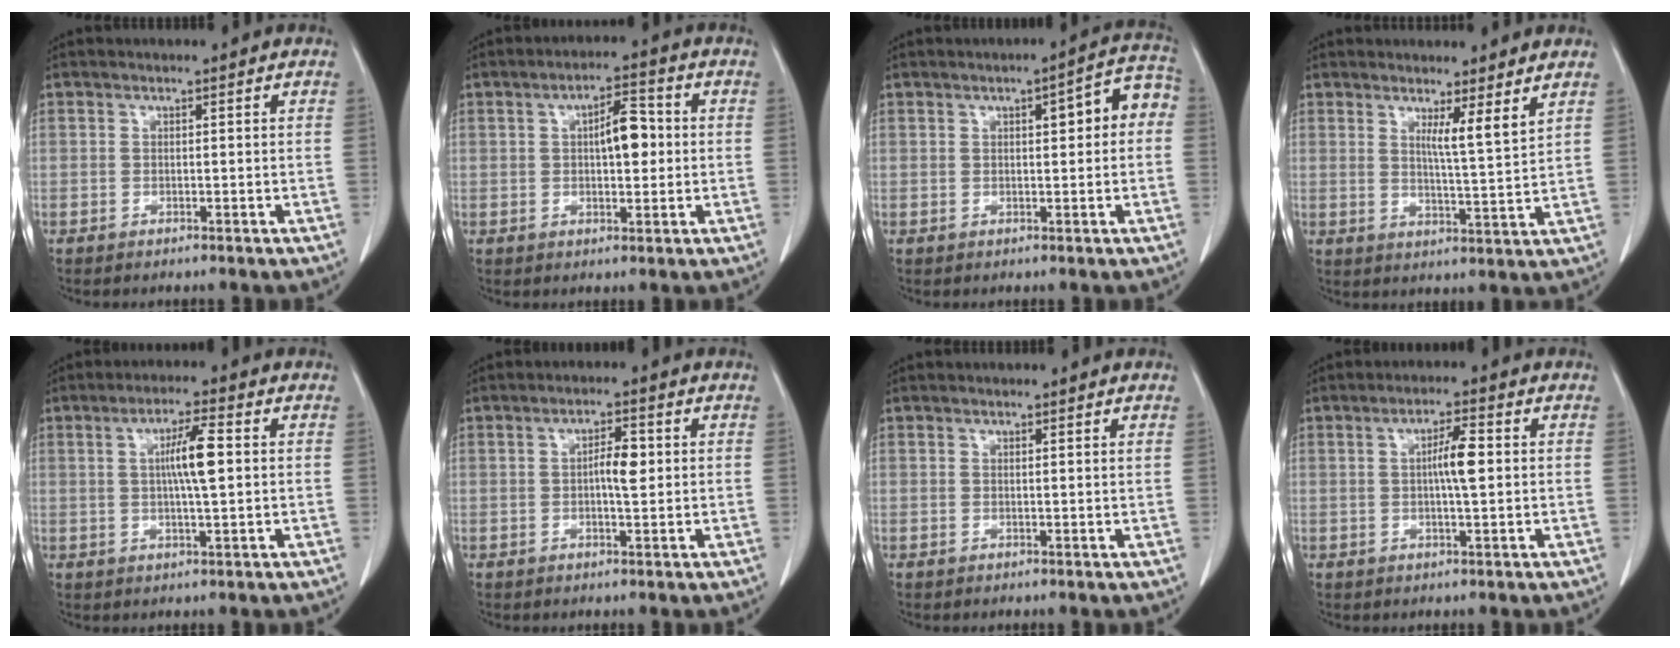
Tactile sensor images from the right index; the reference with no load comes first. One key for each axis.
{"total": 6.2, "fx": 0.7, "fy": 2.2, "fz": 5.7, "tx": -0.091, "ty": 0.012, "tz": 0.010}
{"total": 6.4, "fx": 1.1, "fy": 1.8, "fz": 6.1, "tx": -0.070, "ty": 0.029, "tz": 0.008}
{"total": 4.7, "fx": 3.0, "fy": -0.5, "fz": 3.6, "tx": -0.062, "ty": -0.018, "tz": 0.051}
{"total": 6.4, "fx": 0.9, "fy": 0.4, "fz": 6.3, "tx": -0.110, "ty": 0.002, "tz": 0.014}
{"total": 3.8, "fx": 0.3, "fy": 0.9, "fz": 3.7, "tx": -0.063, "ty": 0.003, "tz": 0.003}
{"total": 0.7, "fx": 0.6, "fy": -0.2, "fz": 0.4, "tx": -0.012, "ty": -0.005, "tz": 0.009}
{"total": 4.8, "fx": 0.5, "fy": 0.5, "fz": 4.8, "tx": -0.083, "ty": 0.003, "tz": 0.006}